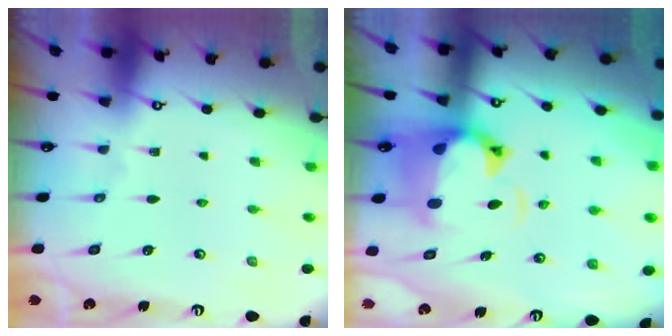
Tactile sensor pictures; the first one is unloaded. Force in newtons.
{"total": 4.2, "press": 3.9, "slide": 1.6}